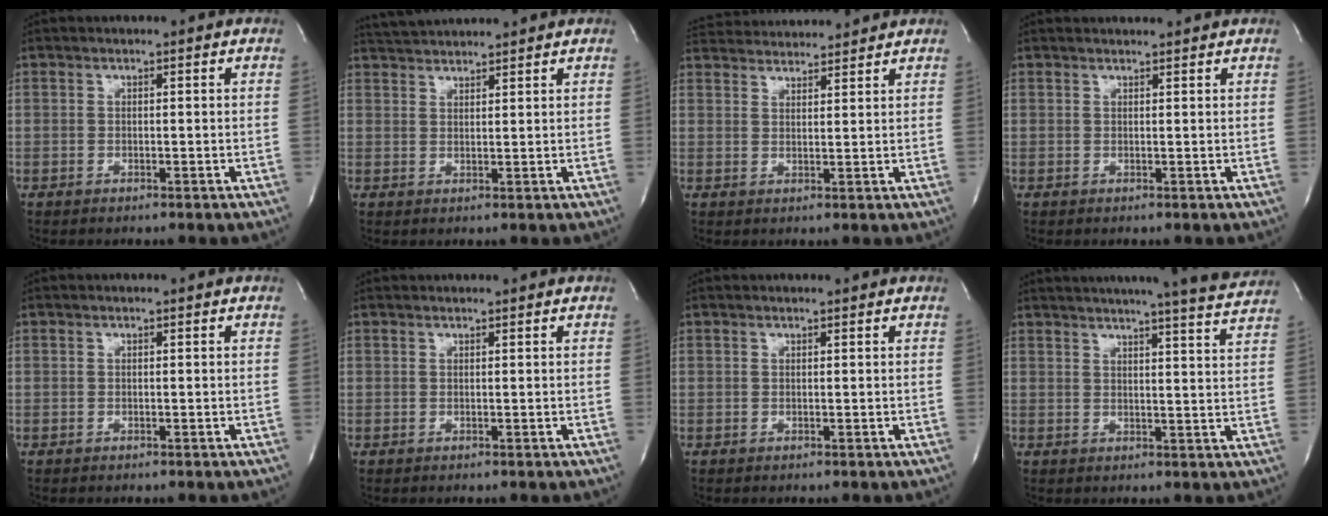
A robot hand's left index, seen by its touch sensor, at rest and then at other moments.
{"total": 5.3, "force": [5.2, -0.1, 1.0], "torque": [-0.026, 0.031, 0.091]}
{"total": 11.1, "force": [10.7, 1.2, 2.7], "torque": [-0.054, 0.030, 0.164]}
{"total": 2.8, "force": [2.7, 0.2, 0.4], "torque": [-0.010, 0.017, 0.036]}
{"total": 0.0}
{"total": 1.3, "force": [1.3, 0.0, 0.2], "torque": [-0.004, 0.015, 0.023]}
{"total": 0.7, "force": [0.7, 0.0, 0.1], "torque": [-0.007, 0.006, 0.012]}
{"total": 18.0, "force": [16.6, -0.7, 6.8], "torque": [-0.106, -0.037, 0.200]}